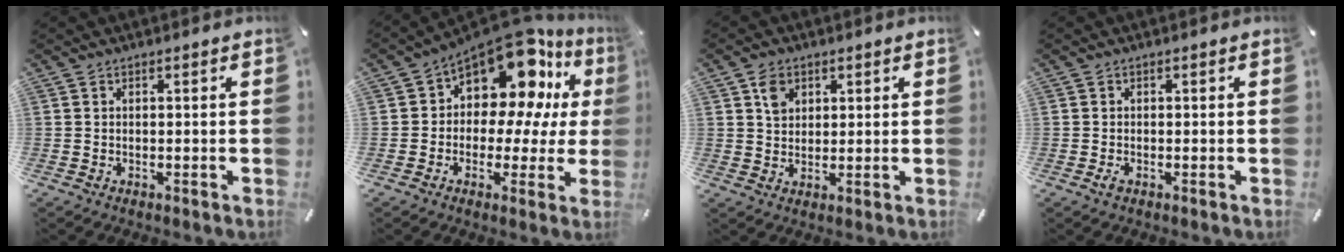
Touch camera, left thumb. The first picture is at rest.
{"total": 14.5, "force": [8.5, 8.0, 8.5], "torque": [-0.134, -0.078, 0.148]}
{"total": 4.6, "force": [2.1, 3.7, 1.7], "torque": [-0.017, -0.002, 0.034]}
{"total": 0.9, "force": [-0.4, 0.5, 0.6], "torque": [-0.018, -0.005, -0.009]}